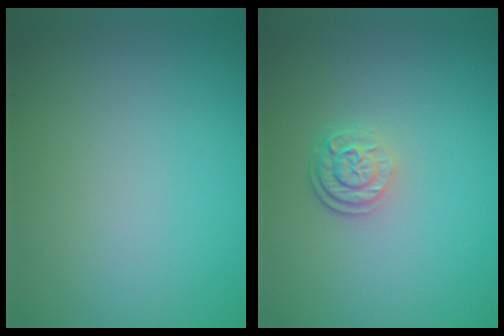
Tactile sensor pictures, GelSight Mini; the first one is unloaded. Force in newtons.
{"total": 2.6, "press": 1.9, "slide": 1.7}